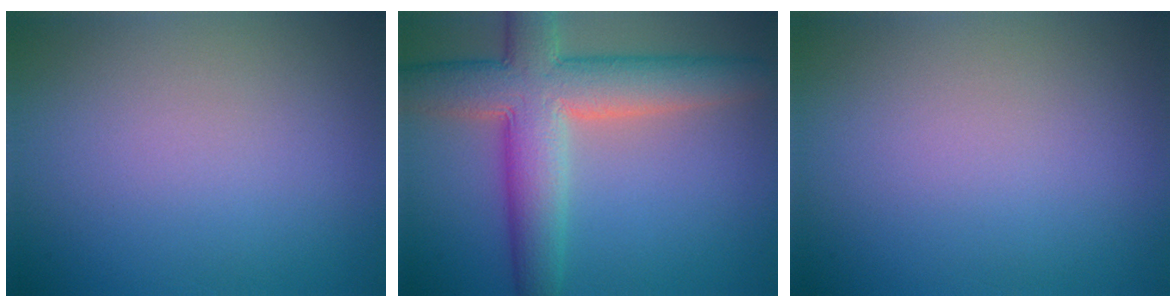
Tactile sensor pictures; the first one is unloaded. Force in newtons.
{"total": 9.0, "press": 9.0, "slide": 0.4}
{"total": 0.0}